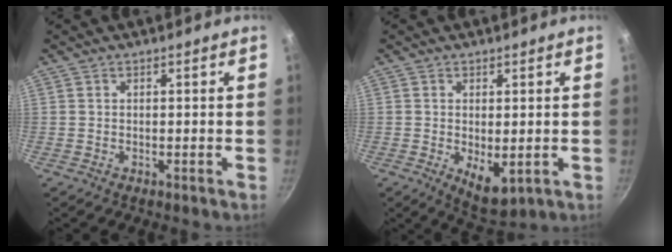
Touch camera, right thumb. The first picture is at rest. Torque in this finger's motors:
{"motor_torque": [-0.27, 0.40, 0.36, 0.45, 0.10]}